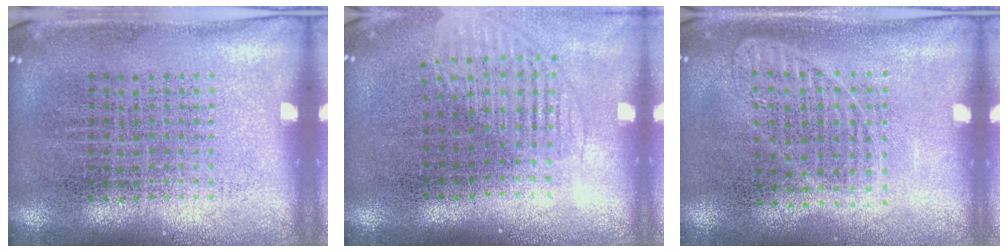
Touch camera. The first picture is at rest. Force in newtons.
{"total": 1.5, "press": 1.3, "slide": 0.8}
{"total": 1.1, "press": 1.1, "slide": 0.2}